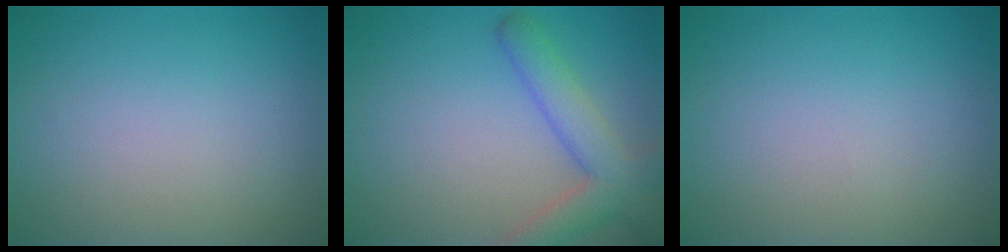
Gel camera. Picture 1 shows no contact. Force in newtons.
{"total": 4.7, "press": 4.7, "slide": 0.3}
{"total": 0.0}